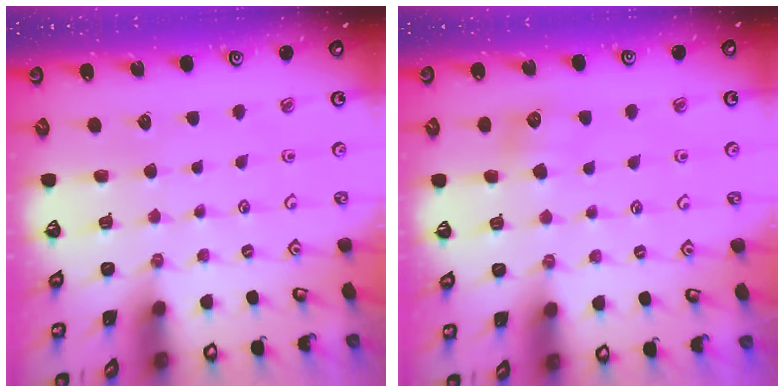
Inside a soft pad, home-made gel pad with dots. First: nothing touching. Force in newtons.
{"total": 6.0, "press": 5.9, "slide": 0.9}